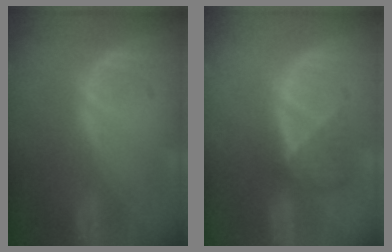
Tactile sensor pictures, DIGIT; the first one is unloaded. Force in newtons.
{"total": 3.5, "press": 3.4, "slide": 0.9}